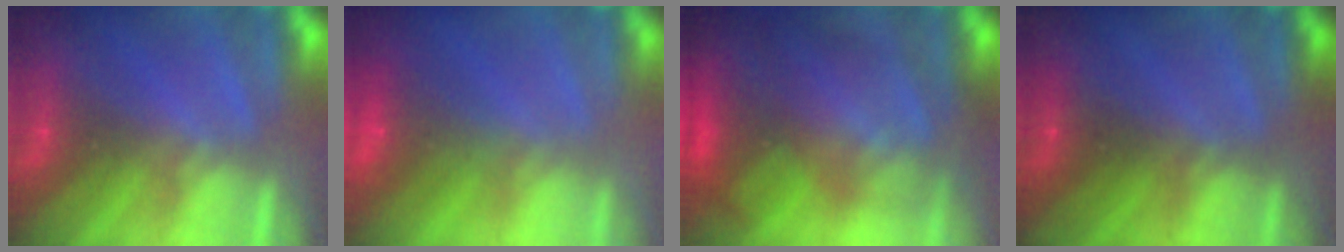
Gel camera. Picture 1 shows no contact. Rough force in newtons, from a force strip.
{"total": 7.8}
{"total": 7.4}
{"total": 2.7}